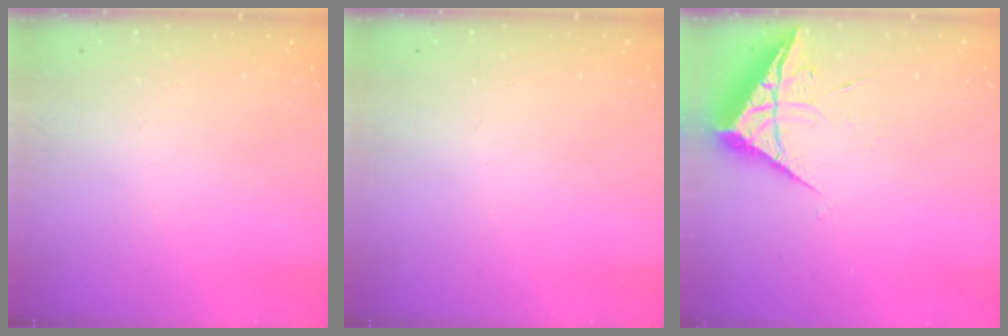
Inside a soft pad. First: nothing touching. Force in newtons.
{"total": 0.0}
{"total": 7.6, "press": 7.6, "slide": 0.5}